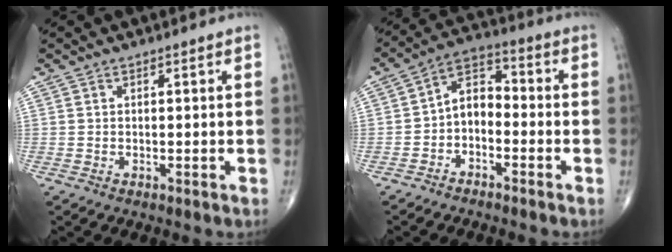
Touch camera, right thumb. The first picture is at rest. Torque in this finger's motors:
{"motor_torque": [-0.19, 0.11, -0.13, -0.05, -0.03]}